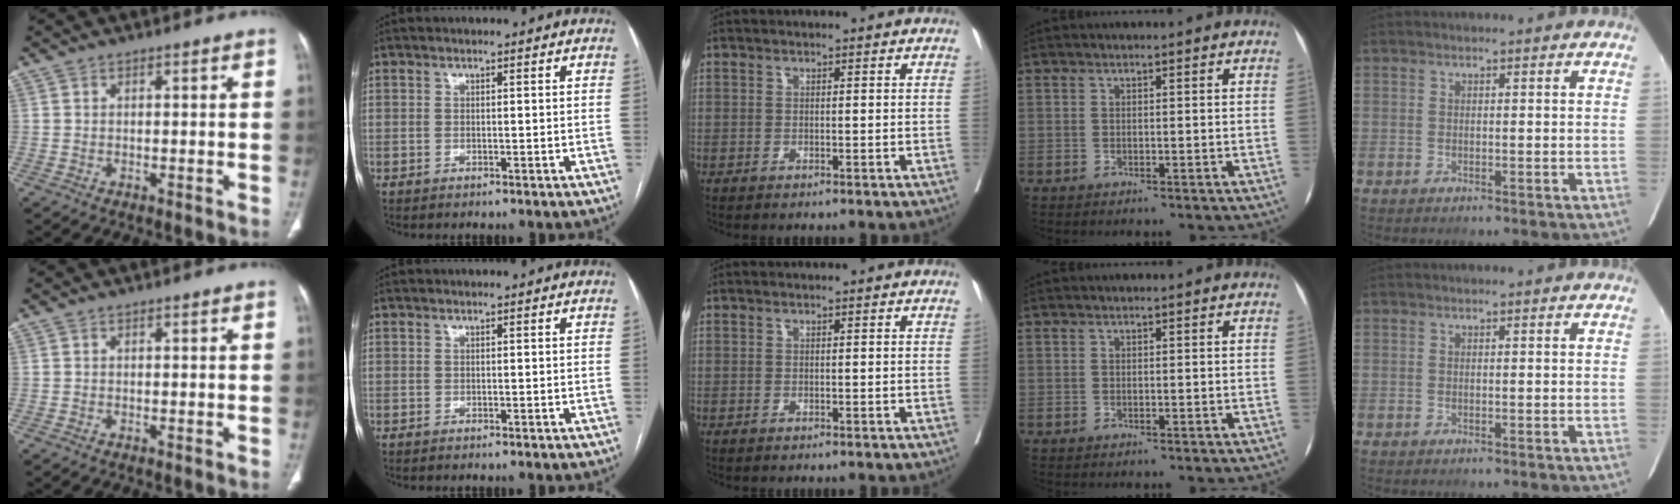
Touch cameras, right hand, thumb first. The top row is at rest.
{}